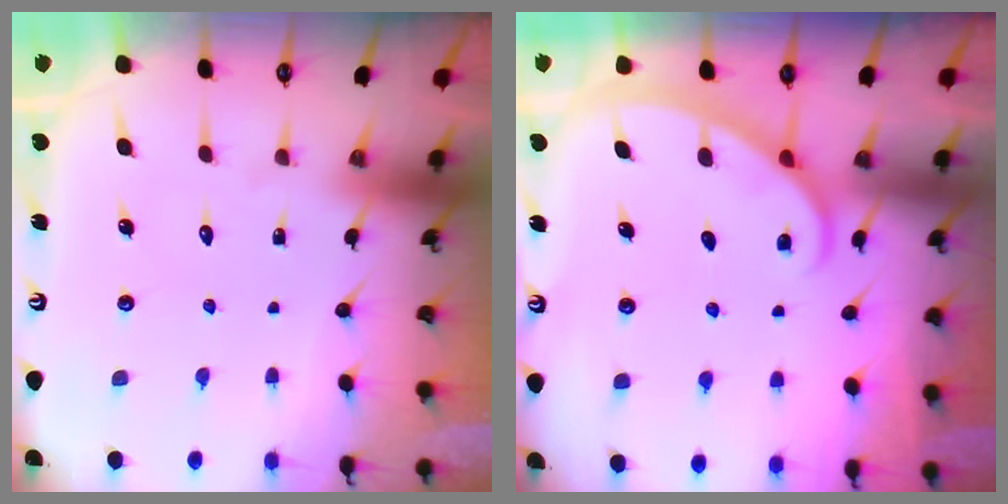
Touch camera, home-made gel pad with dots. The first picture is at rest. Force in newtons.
{"total": 1.9, "press": 1.9, "slide": 0.2}